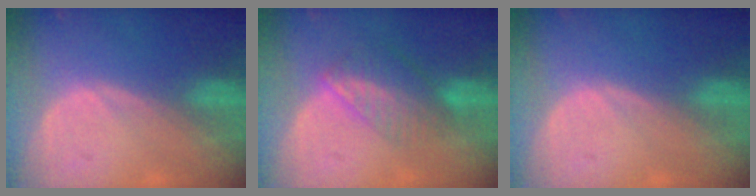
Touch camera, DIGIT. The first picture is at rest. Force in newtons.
{"total": 6.7, "press": 5.8, "slide": 3.4}
{"total": 0.0}